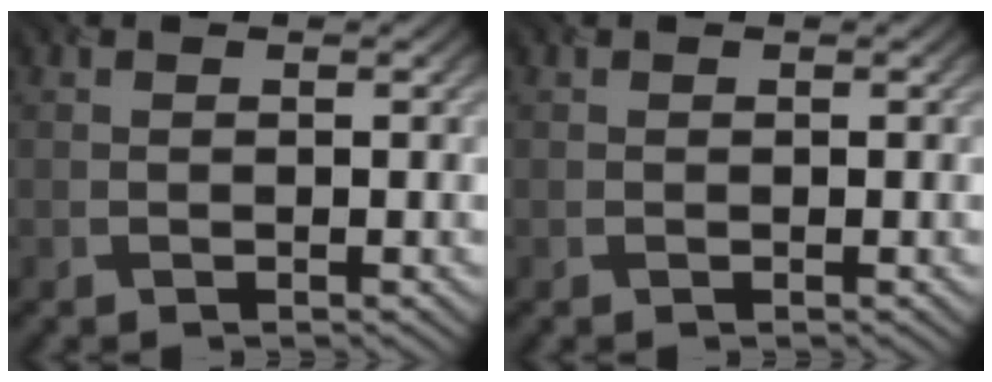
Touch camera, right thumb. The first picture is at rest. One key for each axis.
{"total": 0.0}